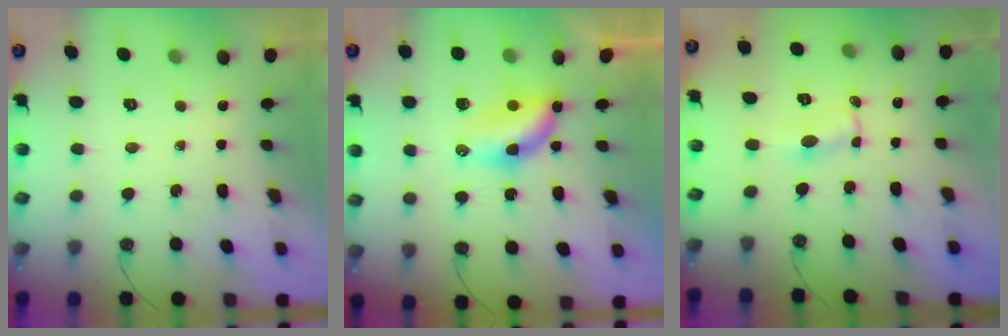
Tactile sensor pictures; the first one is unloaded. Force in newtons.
{"total": 6.9, "press": 6.7, "slide": 1.5}
{"total": 0.7, "press": 0.6, "slide": 0.1}